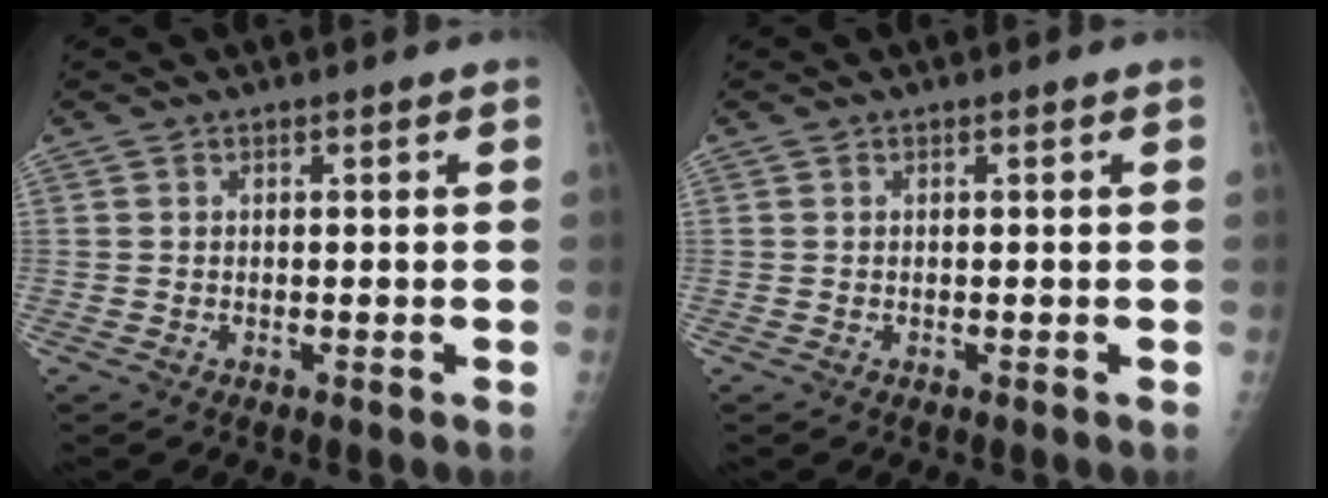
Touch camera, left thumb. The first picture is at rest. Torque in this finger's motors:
{"motor_torque": [-0.03, 0.07, -0.05, -0.08, 0.00]}